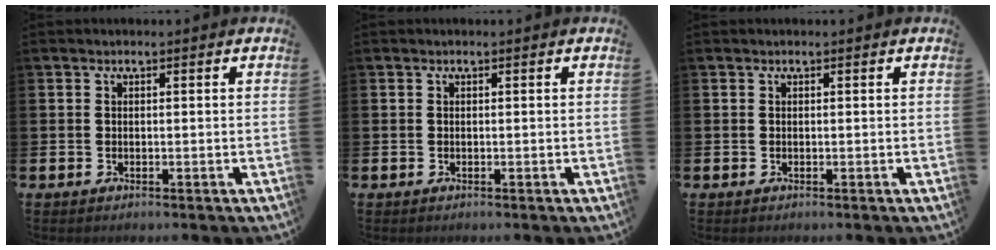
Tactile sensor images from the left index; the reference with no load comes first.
{"total": 0.0}
{"total": 0.0}